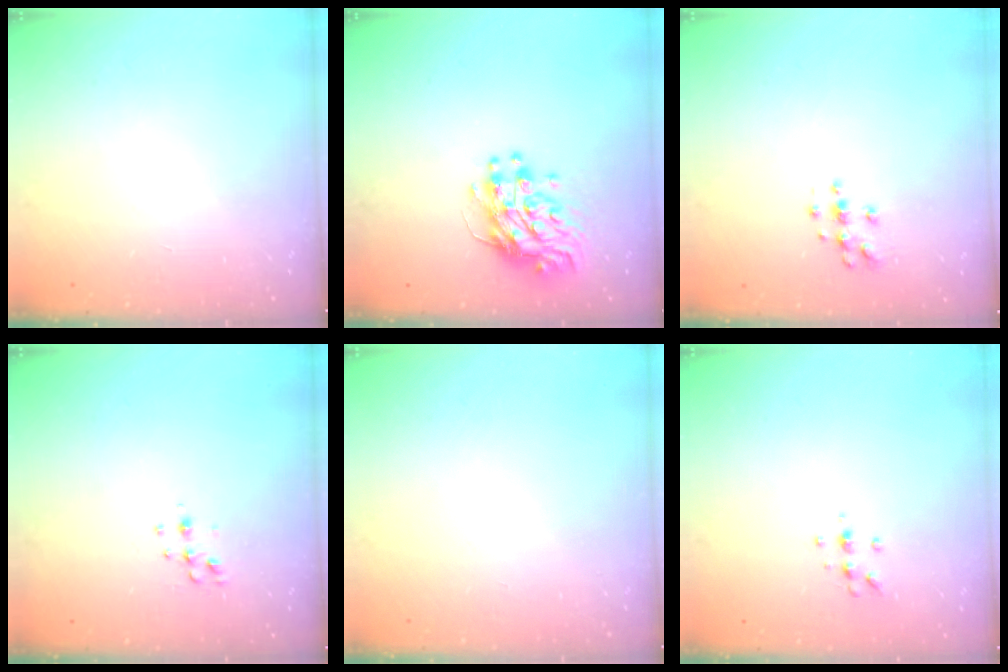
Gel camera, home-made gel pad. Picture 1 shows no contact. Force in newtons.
{"total": 11.5, "press": 11.5, "slide": 1.0}
{"total": 3.8, "press": 3.8, "slide": 0.4}
{"total": 4.9, "press": 4.8, "slide": 1.0}
{"total": 0.0}
{"total": 4.0, "press": 3.8, "slide": 1.2}